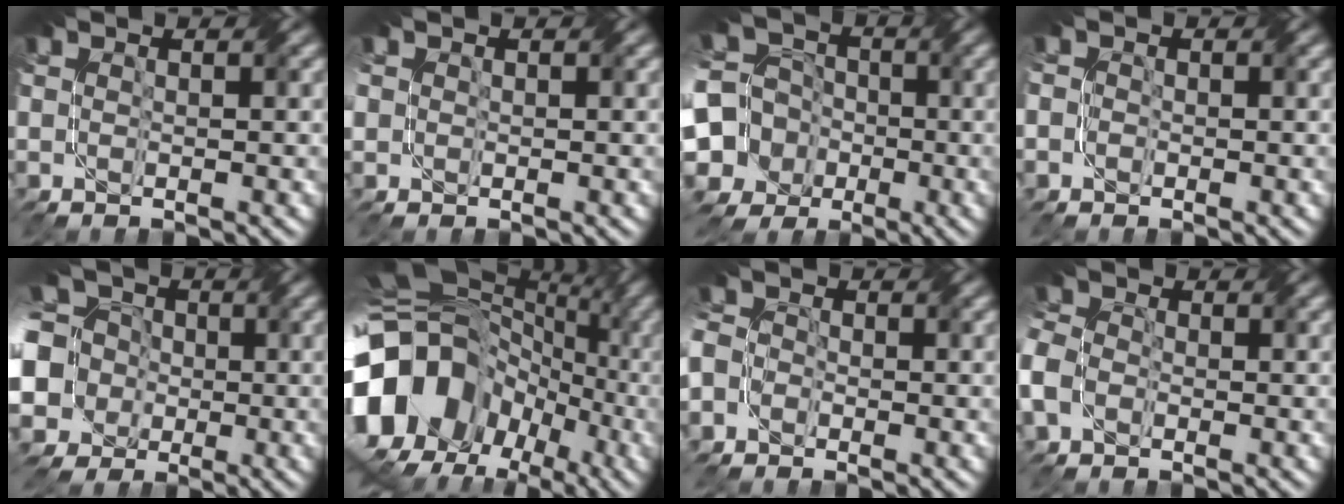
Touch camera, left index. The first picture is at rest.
{"total": 2.2, "force": [0.0, 1.9, 1.1], "torque": [-0.031, -0.002, 0.002]}
{"total": 12.6, "force": [-3.6, 11.7, 3.1], "torque": [-0.118, -0.007, -0.084]}
{"total": 1.0, "force": [-0.5, 0.9, -0.2], "torque": [0.000, -0.005, -0.004]}
{"total": 11.9, "force": [-0.1, 10.9, 4.8], "torque": [-0.141, 0.014, -0.029]}
{"total": 16.0, "force": [-3.4, 13.1, 8.5], "torque": [-0.191, 0.012, -0.080]}
{"total": 3.6, "force": [-1.7, 3.0, 1.0], "torque": [-0.023, 0.006, -0.043]}
{"total": 4.4, "force": [-1.5, 3.3, 2.5], "torque": [-0.084, 0.000, -0.034]}